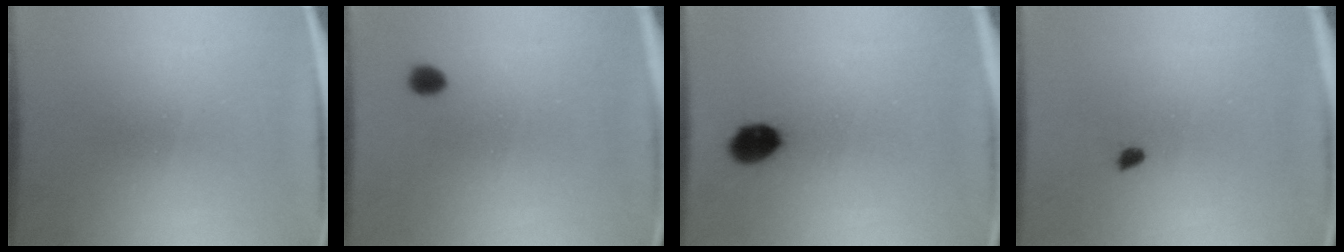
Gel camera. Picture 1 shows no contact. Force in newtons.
{"total": 2.1}
{"total": 5.9}
{"total": 1.4}